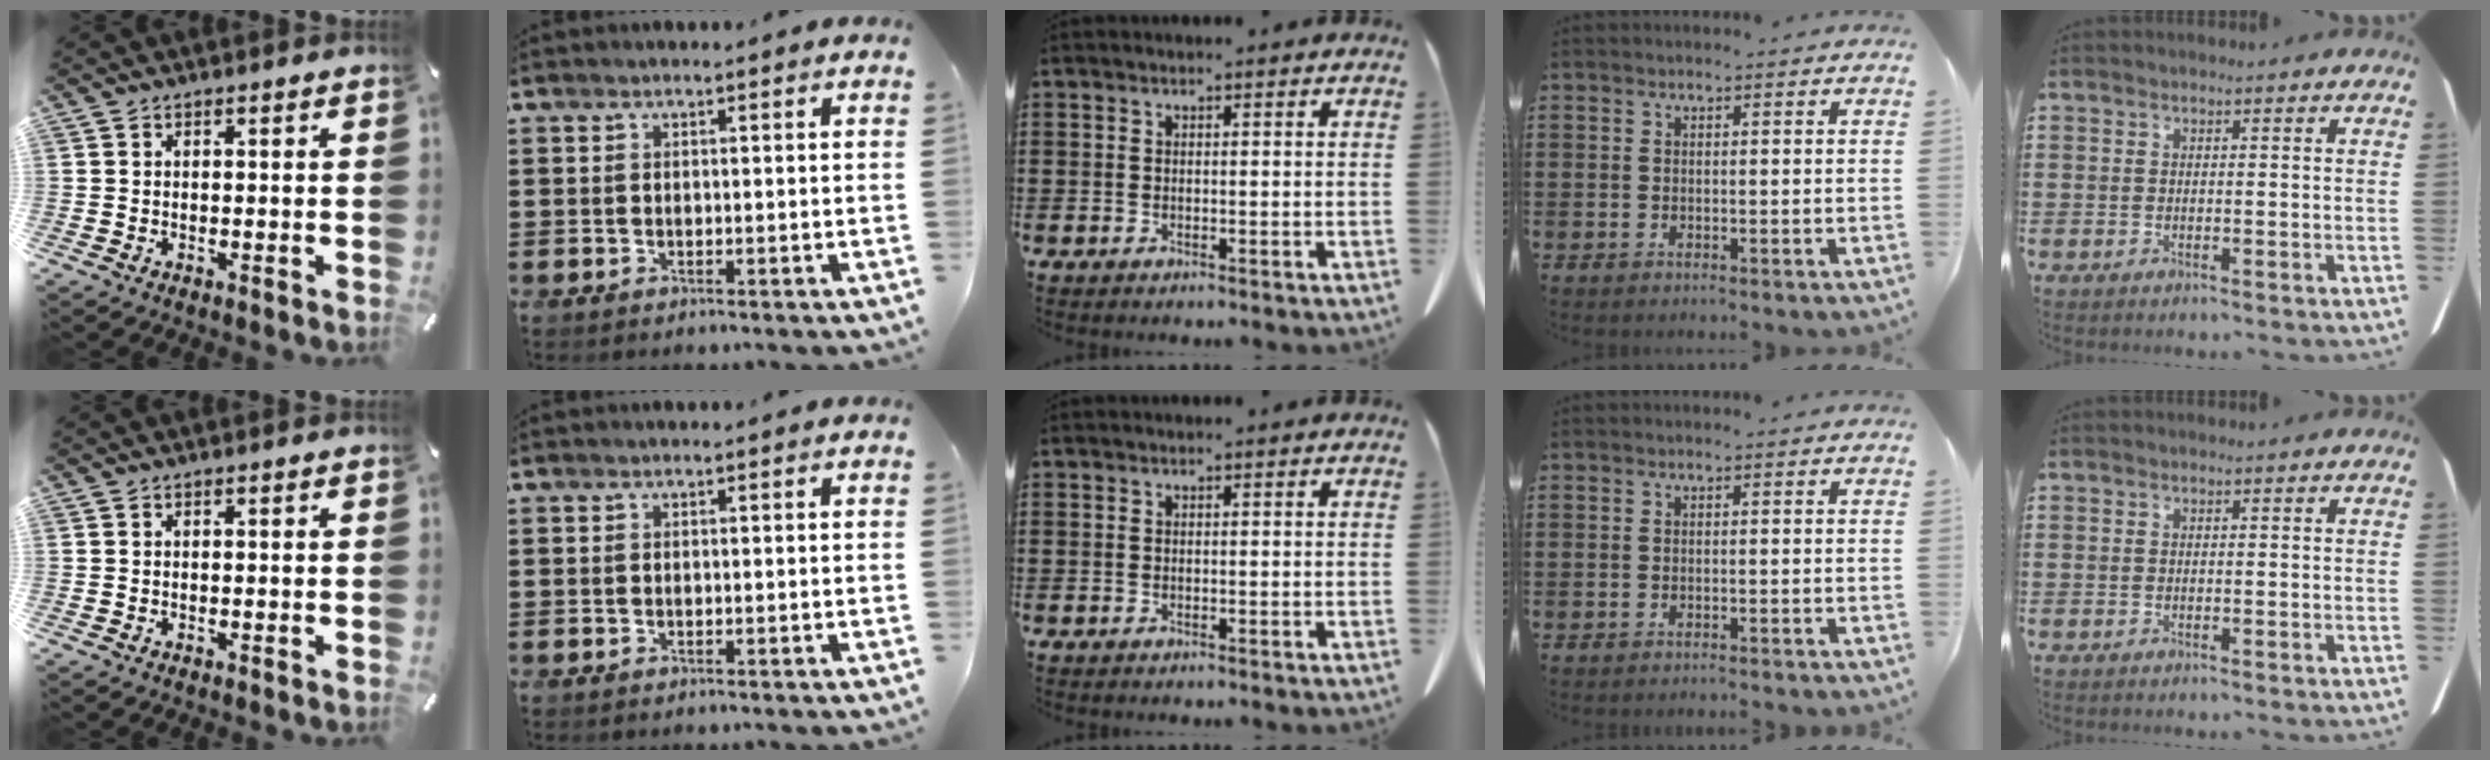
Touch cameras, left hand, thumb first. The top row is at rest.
{"ring": {"total": 0.6, "force": [-0.6, -0.1, 0.2], "torque": [-0.005, -0.002, -0.012]}}